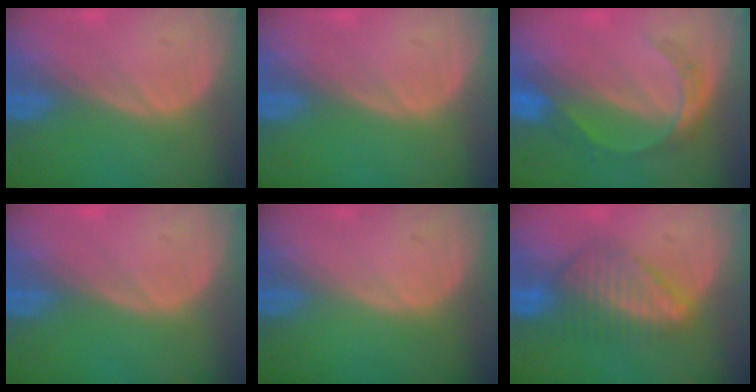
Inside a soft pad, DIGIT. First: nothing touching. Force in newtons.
{"total": 0.0}
{"total": 5.3, "press": 5.0, "slide": 1.7}
{"total": 0.0}
{"total": 0.0}
{"total": 6.5, "press": 6.4, "slide": 0.8}